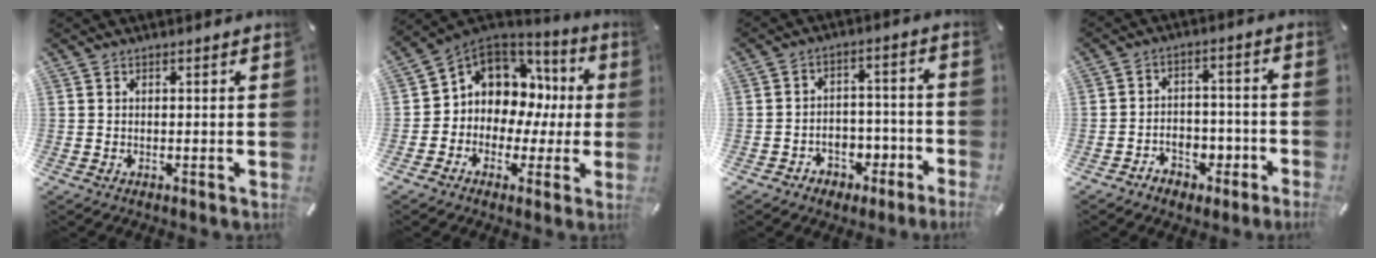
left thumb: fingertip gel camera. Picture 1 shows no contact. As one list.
[{"total": 9.3, "force": [1.6, 8.6, 3.1], "torque": [-0.058, -0.026, 0.037]}, {"total": 4.6, "force": [-3.4, 3.0, 0.8], "torque": [-0.013, 0.015, -0.063]}, {"total": 4.9, "force": [-3.6, 3.1, 1.0], "torque": [-0.012, 0.019, -0.066]}]